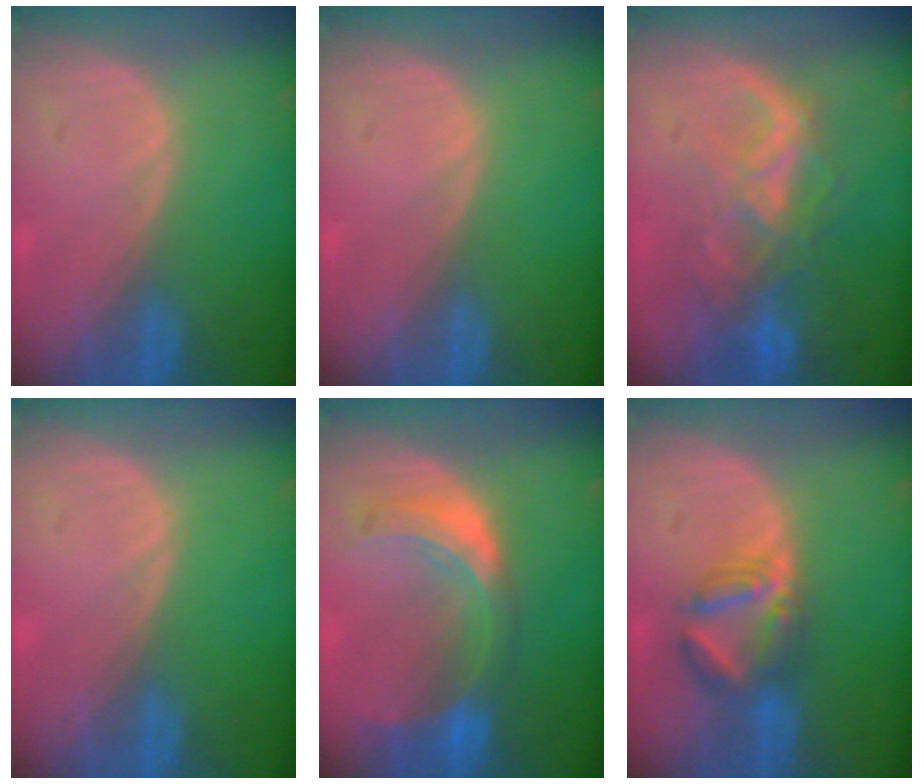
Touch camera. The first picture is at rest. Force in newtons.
{"total": 0.0}
{"total": 8.8, "press": 7.5, "slide": 4.7}
{"total": 0.0}
{"total": 8.2, "press": 7.3, "slide": 3.8}
{"total": 5.9, "press": 5.9, "slide": 0.5}